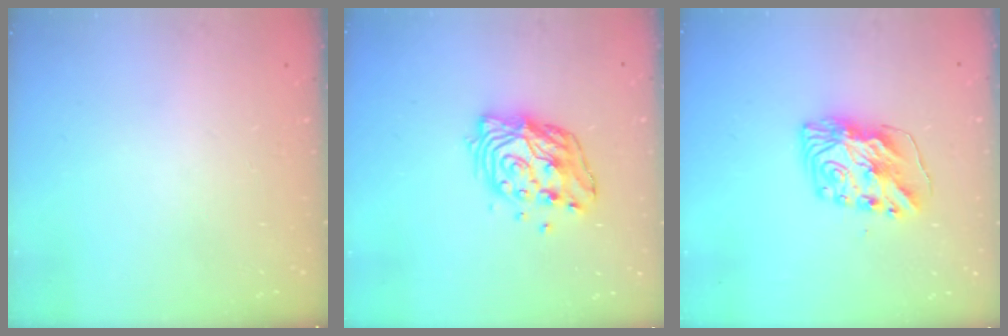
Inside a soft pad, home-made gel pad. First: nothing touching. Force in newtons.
{"total": 14.0, "press": 13.9, "slide": 1.7}
{"total": 10.9, "press": 10.9, "slide": 0.5}